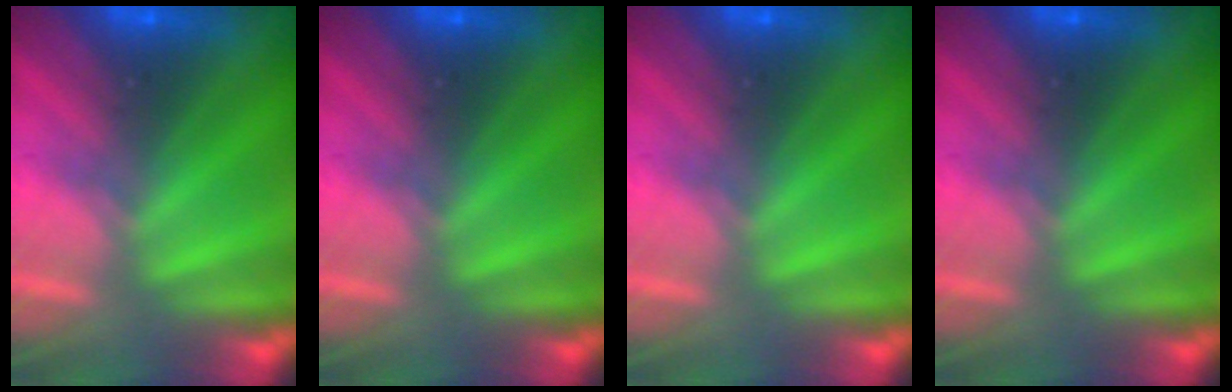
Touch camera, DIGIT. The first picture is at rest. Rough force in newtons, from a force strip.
{"total": 0.0}
{"total": 0.0}
{"total": 0.0}